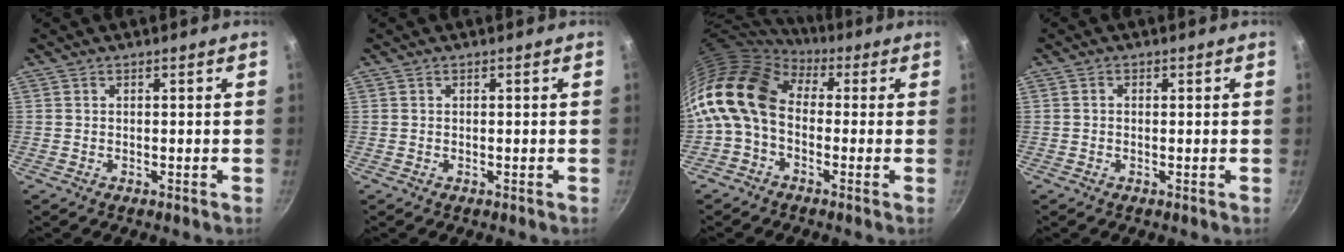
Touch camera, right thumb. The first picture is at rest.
{"total": 0.0}
{"total": 14.3, "force": [0.5, 10.1, 10.1], "torque": [-0.188, 0.026, -0.015]}
{"total": 0.7, "force": [0.0, 0.6, 0.4], "torque": [-0.007, 0.005, 0.000]}